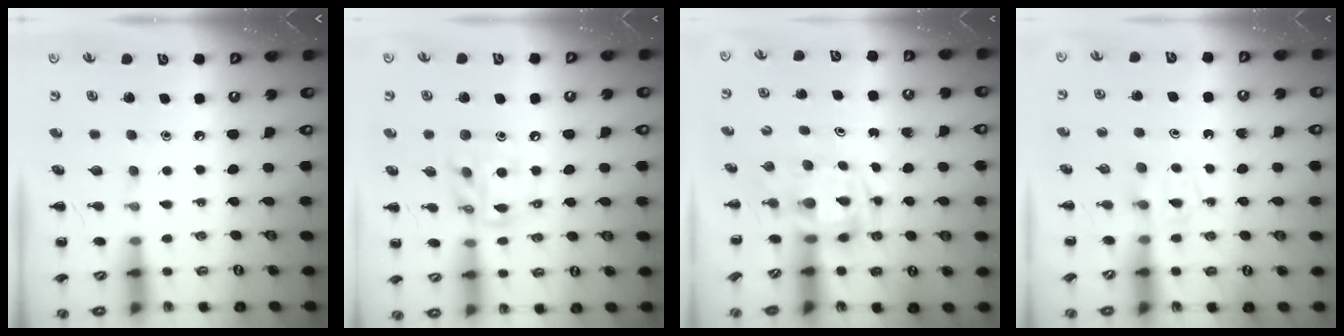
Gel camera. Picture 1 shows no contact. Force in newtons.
{"total": 12.8, "press": 12.5, "slide": 2.5}
{"total": 2.8, "press": 2.7, "slide": 0.7}
{"total": 3.0, "press": 2.8, "slide": 1.1}